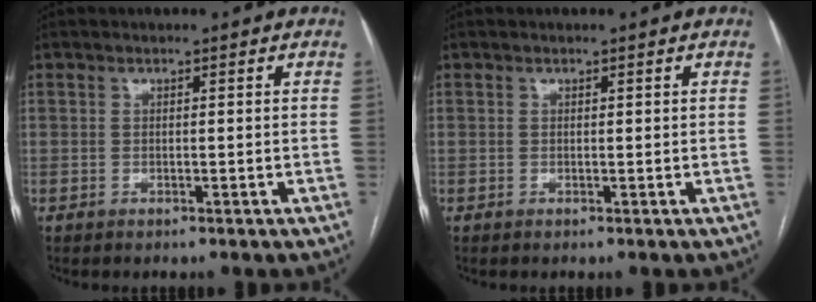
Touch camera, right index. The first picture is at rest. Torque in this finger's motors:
{"motor_torque": [0.08, 0.13, -0.02, 0.01]}